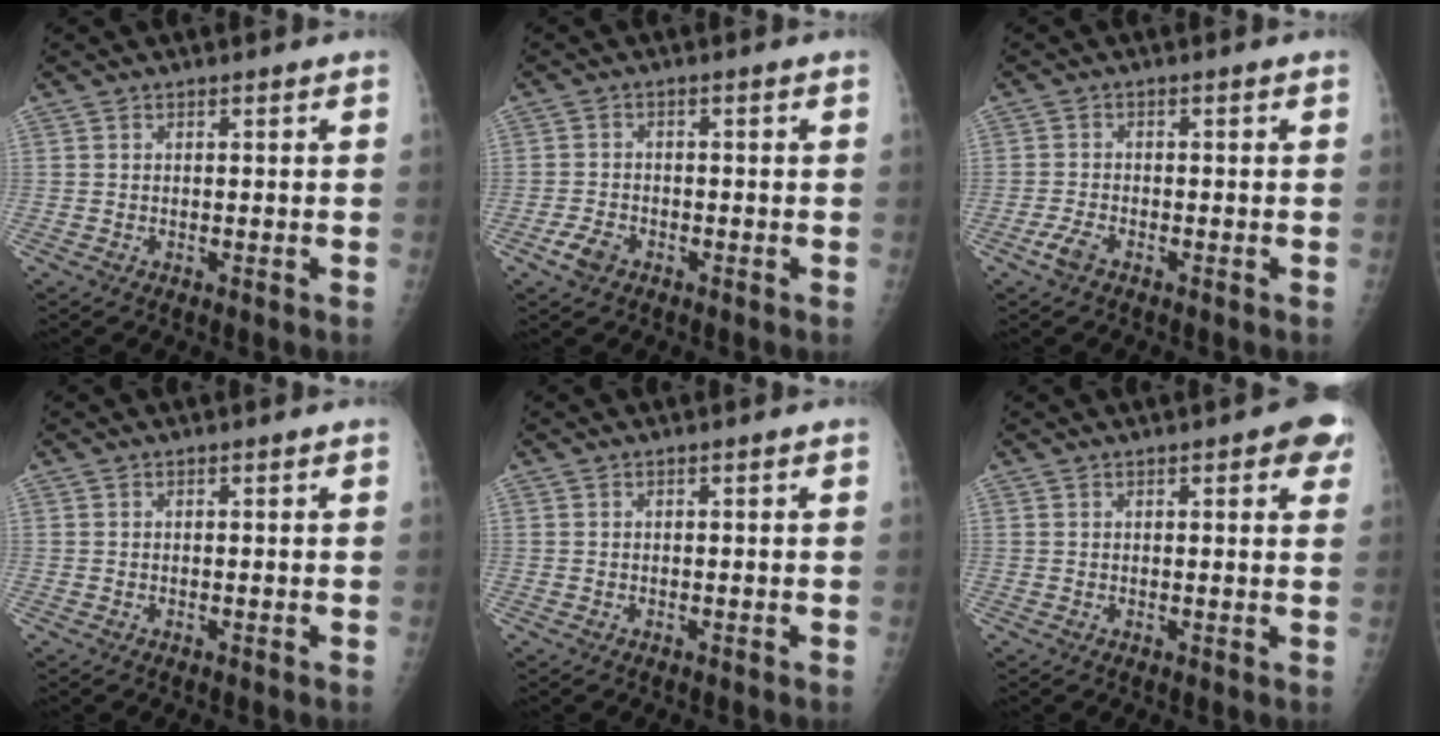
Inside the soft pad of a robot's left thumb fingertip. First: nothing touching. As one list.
[{"total": 3.3, "force": [-1.9, 1.9, 1.8], "torque": [-0.036, 0.010, -0.033]}, {"total": 2.7, "force": [-1.7, 1.1, 1.9], "torque": [-0.048, 0.008, -0.035]}, {"total": 0.0}, {"total": 0.0}, {"total": 5.7, "force": [2.8, 1.8, 4.7], "torque": [-0.037, -0.004, 0.026]}]